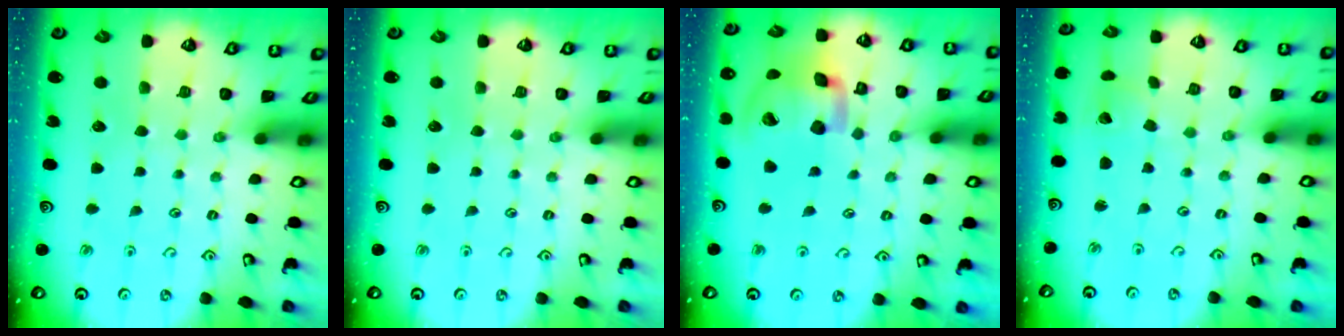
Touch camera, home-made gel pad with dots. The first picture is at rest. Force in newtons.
{"total": 0.0}
{"total": 19.5, "press": 19.2, "slide": 2.9}
{"total": 1.9, "press": 1.9, "slide": 0.1}